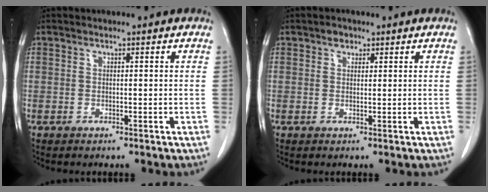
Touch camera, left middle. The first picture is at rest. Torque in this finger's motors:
{"motor_torque": [0.23, -0.17, -0.04, 0.01]}